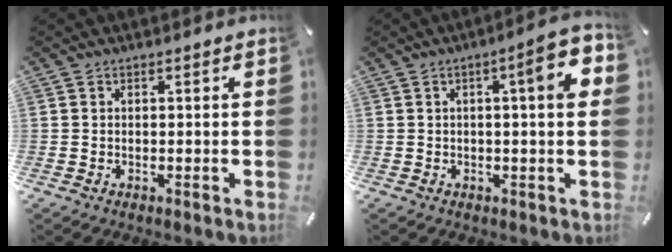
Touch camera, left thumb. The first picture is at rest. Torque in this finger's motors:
{"motor_torque": [0.29, 0.04, 1.06, -0.03, 0.07]}